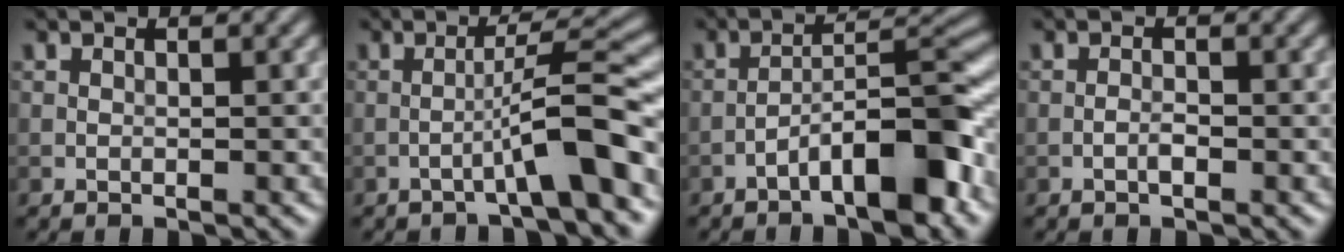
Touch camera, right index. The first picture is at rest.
{"total": 5.5, "force": [-2.4, 0.0, 4.9], "torque": [-0.076, 0.029, -0.042]}
{"total": 7.7, "force": [-4.3, 1.8, 6.2], "torque": [-0.092, 0.025, -0.071]}
{"total": 0.9, "force": [-0.5, 0.2, 0.7], "torque": [-0.015, 0.001, -0.010]}